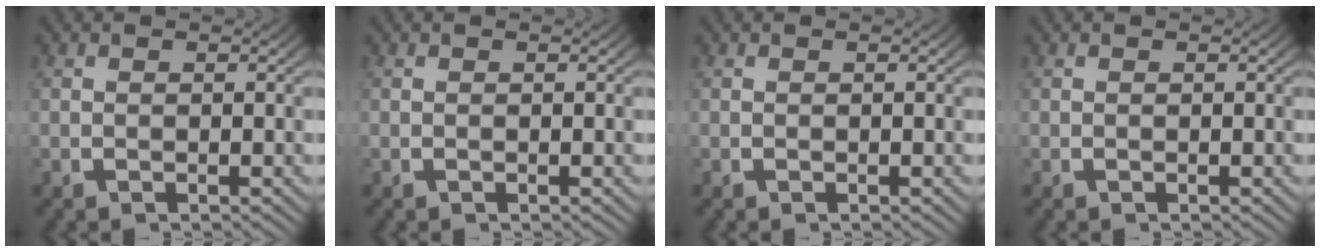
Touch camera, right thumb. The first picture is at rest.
{"total": 0.0}
{"total": 0.0}
{"total": 0.0}